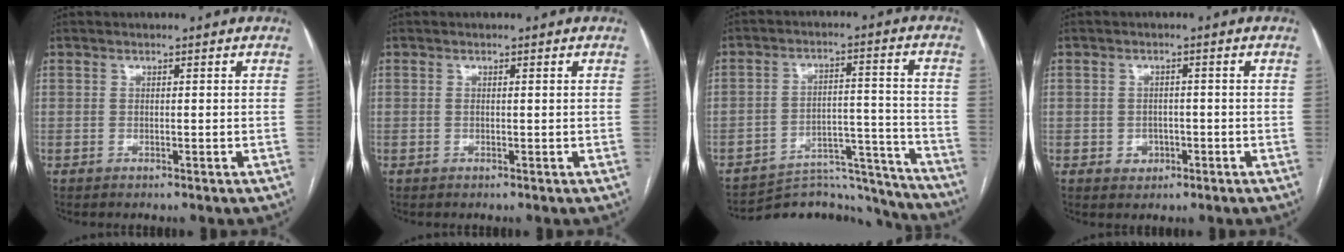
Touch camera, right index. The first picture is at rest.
{"total": 0.5, "force": [0.2, 0.1, 0.5], "torque": [-0.011, 0.002, 0.005]}
{"total": 16.3, "force": [-16.0, 2.8, 0.8], "torque": [0.002, 0.053, -0.220]}
{"total": 2.4, "force": [-0.9, 2.2, 0.8], "torque": [-0.007, 0.007, -0.006]}